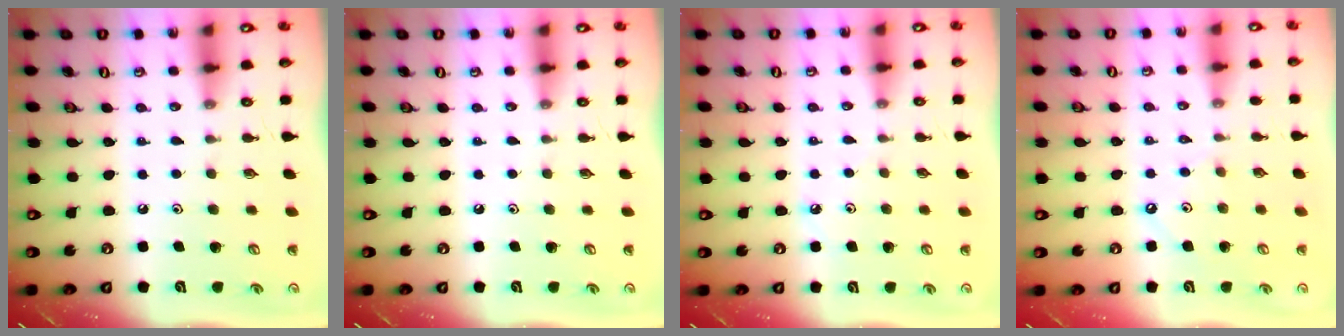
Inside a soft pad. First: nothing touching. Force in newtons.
{"total": 0.0}
{"total": 3.7, "press": 3.6, "slide": 0.5}
{"total": 1.6, "press": 1.5, "slide": 0.4}